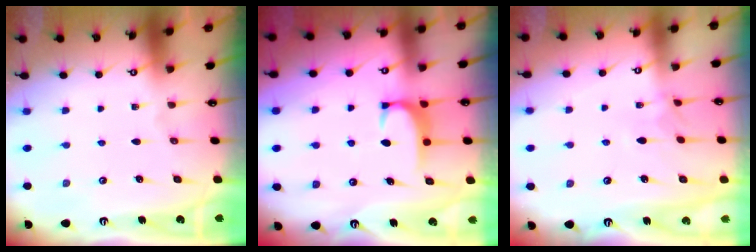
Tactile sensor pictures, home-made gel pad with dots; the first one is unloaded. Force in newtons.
{"total": 1.8, "press": 1.8, "slide": 0.5}
{"total": 2.1, "press": 2.1, "slide": 0.4}